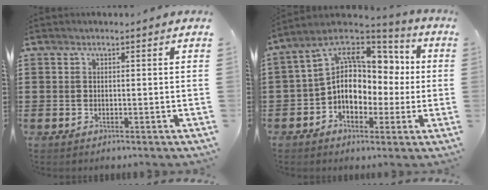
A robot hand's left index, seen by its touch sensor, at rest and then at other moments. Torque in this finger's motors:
{"motor_torque": [2.14, 0.00, 1.05, 0.21]}